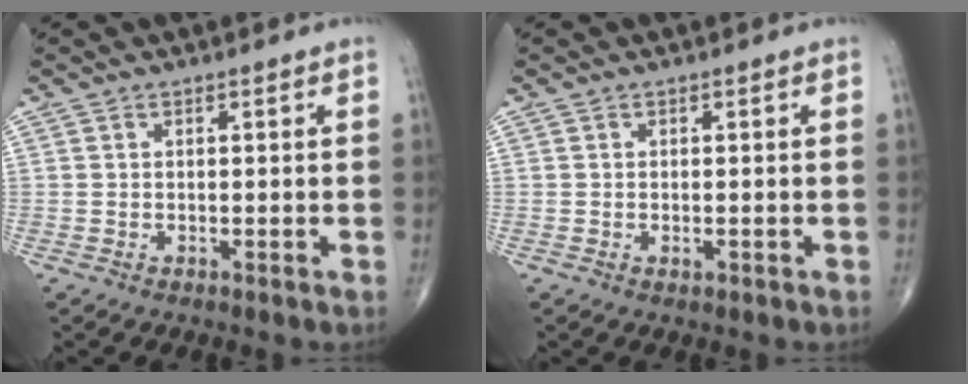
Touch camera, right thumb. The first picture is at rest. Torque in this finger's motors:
{"motor_torque": [-0.55, -0.28, 0.08, 0.18, 0.04]}